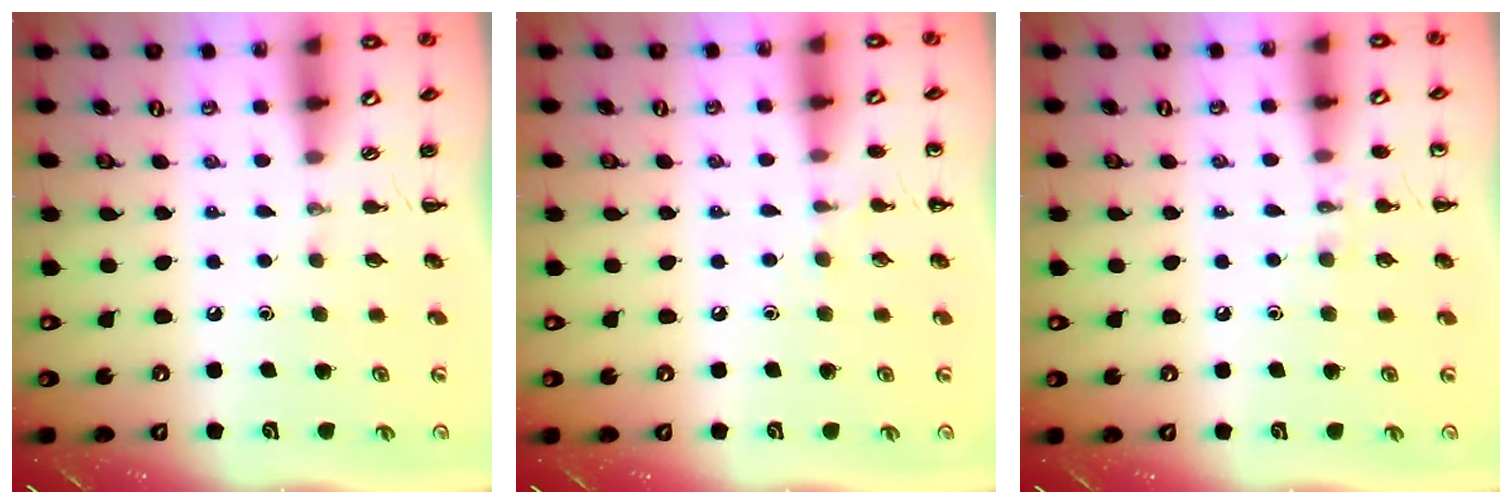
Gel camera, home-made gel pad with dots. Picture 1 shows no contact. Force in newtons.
{"total": 5.5, "press": 5.3, "slide": 1.6}
{"total": 6.1, "press": 5.8, "slide": 1.8}